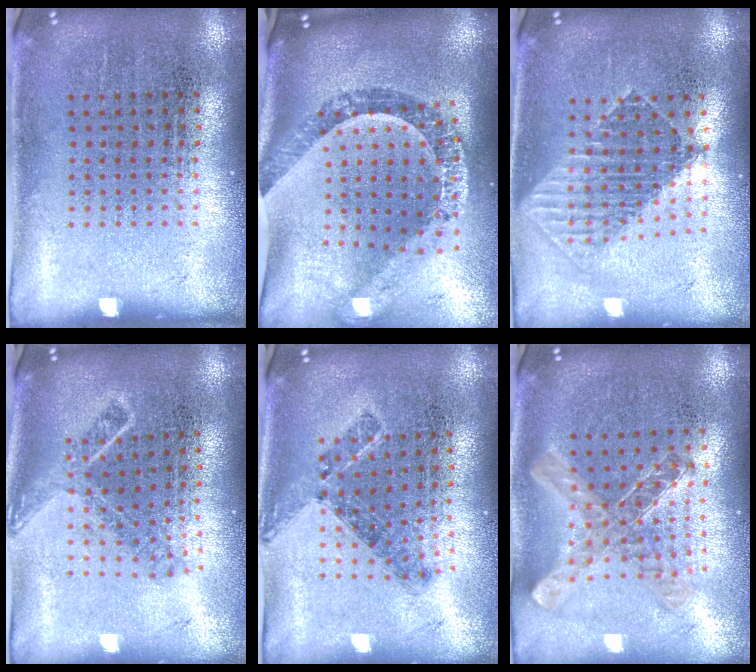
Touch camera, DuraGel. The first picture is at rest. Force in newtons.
{"total": 2.2, "press": 1.8, "slide": 1.3}
{"total": 1.7, "press": 1.4, "slide": 0.9}
{"total": 1.5, "press": 1.2, "slide": 1.0}
{"total": 0.7, "press": 0.7, "slide": 0.2}
{"total": 1.1, "press": 1.1, "slide": 0.2}